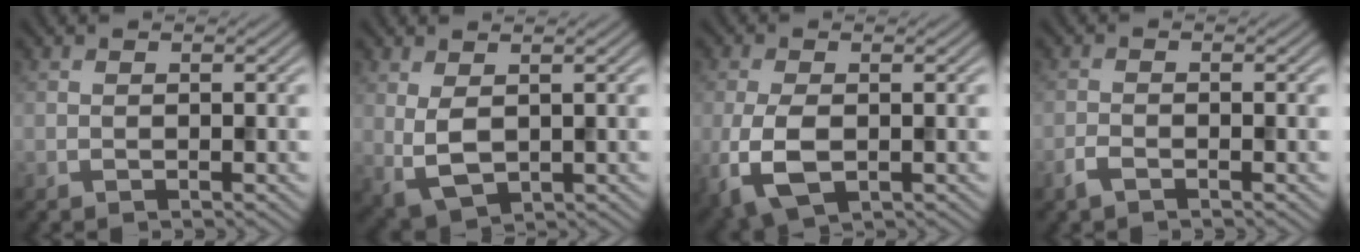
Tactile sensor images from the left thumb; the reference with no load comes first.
{"total": 4.0, "force": [1.0, 2.2, 3.3], "torque": [-0.081, -0.006, 0.024]}
{"total": 5.9, "force": [-1.4, 3.2, 4.8], "torque": [-0.124, -0.013, -0.024]}
{"total": 1.6, "force": [-1.2, 0.5, 1.0], "torque": [-0.026, -0.002, -0.029]}